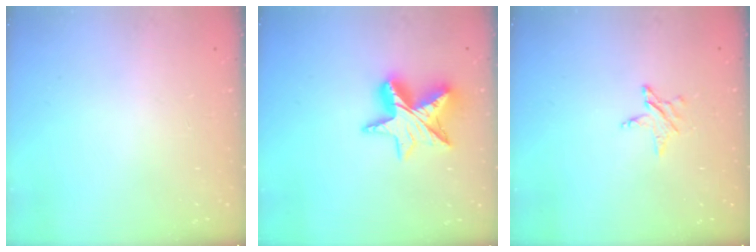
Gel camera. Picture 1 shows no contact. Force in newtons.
{"total": 13.1, "press": 13.1, "slide": 1.0}
{"total": 2.9, "press": 2.9, "slide": 0.3}